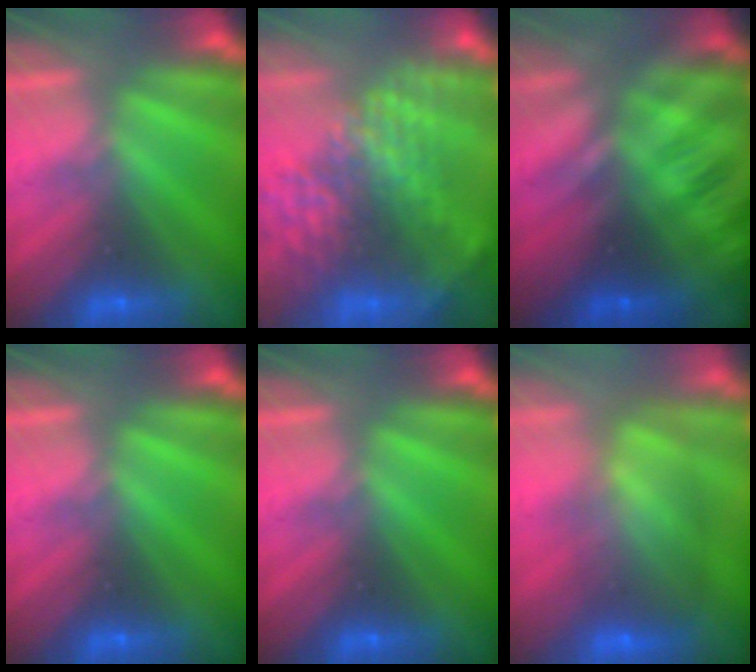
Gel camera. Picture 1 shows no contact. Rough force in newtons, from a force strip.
{"total": 5.8}
{"total": 2.9}
{"total": 0.0}
{"total": 0.0}
{"total": 7.5}